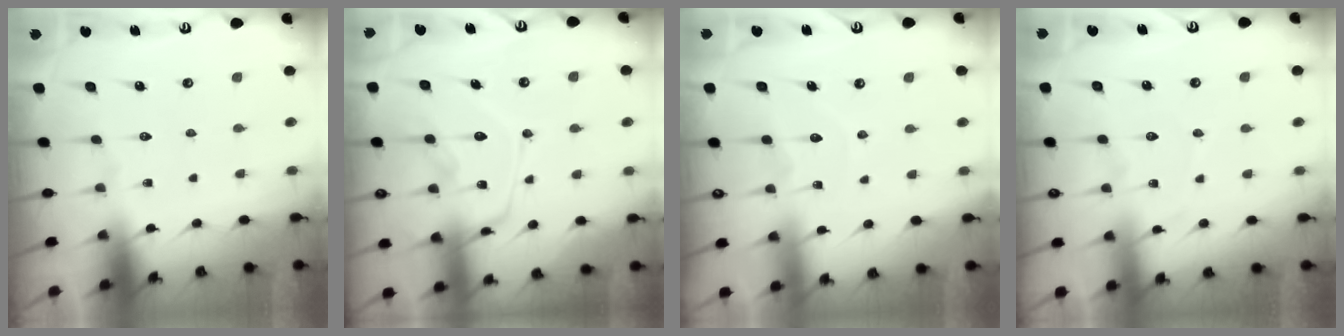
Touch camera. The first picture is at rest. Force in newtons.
{"total": 17.4, "press": 17.3, "slide": 1.3}
{"total": 5.4, "press": 5.4, "slide": 0.3}
{"total": 2.9, "press": 2.8, "slide": 0.4}